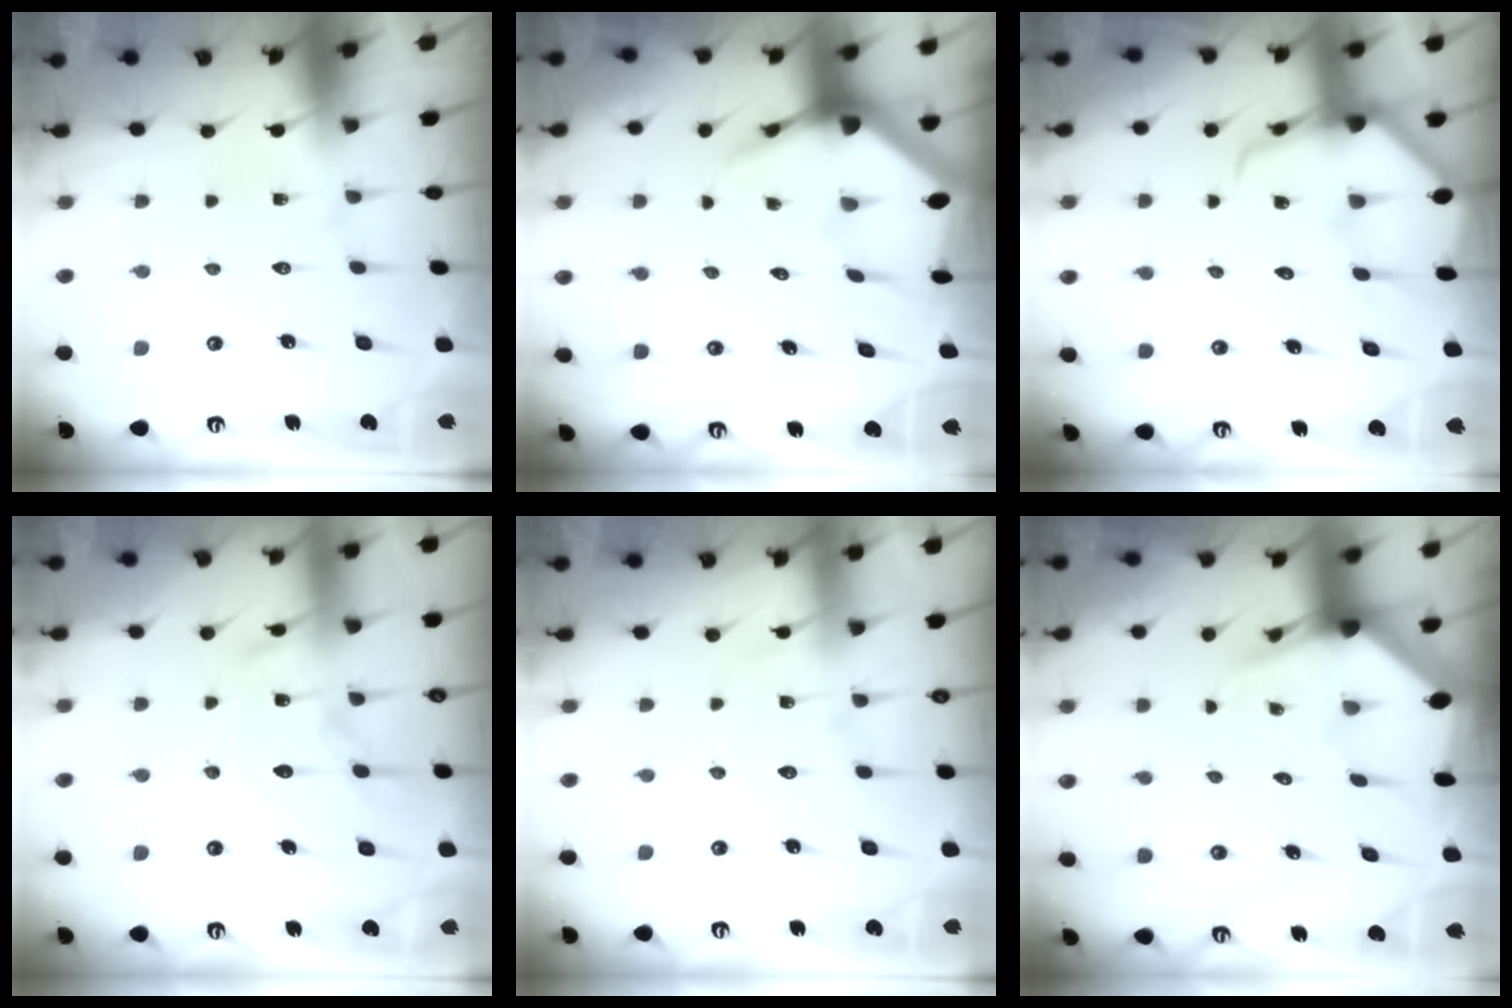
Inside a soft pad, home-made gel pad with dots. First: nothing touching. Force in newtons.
{"total": 4.4, "press": 4.4, "slide": 0.5}
{"total": 6.3, "press": 6.3, "slide": 0.7}
{"total": 13.6, "press": 13.5, "slide": 1.2}
{"total": 5.2, "press": 5.2, "slide": 0.7}
{"total": 4.4, "press": 4.3, "slide": 0.7}